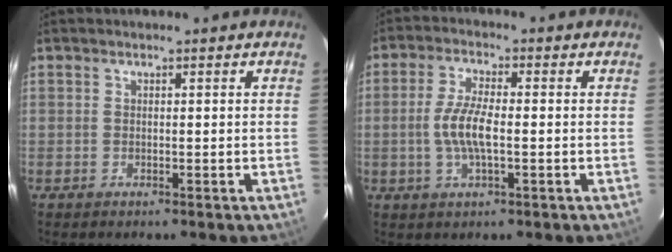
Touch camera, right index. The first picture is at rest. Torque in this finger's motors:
{"motor_torque": [1.16, -0.05, 0.49, 0.16]}